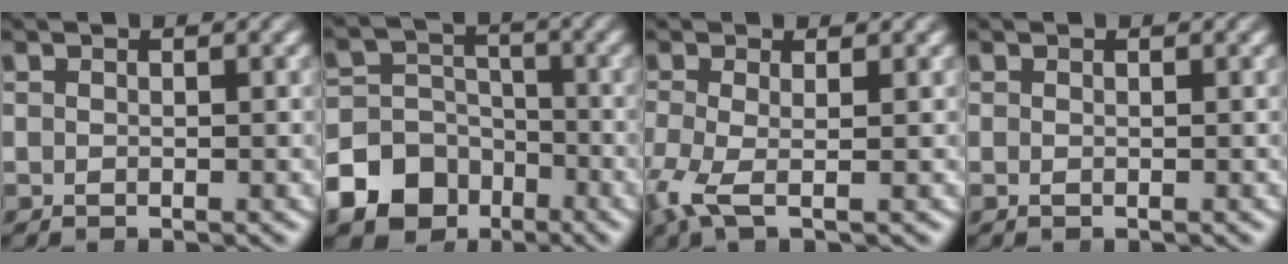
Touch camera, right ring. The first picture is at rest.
{"total": 9.8, "force": [-4.8, 7.9, 3.2], "torque": [-0.053, -0.035, -0.077]}
{"total": 2.9, "force": [-1.0, 1.1, 2.5], "torque": [-0.081, -0.027, -0.007]}
{"total": 0.0}